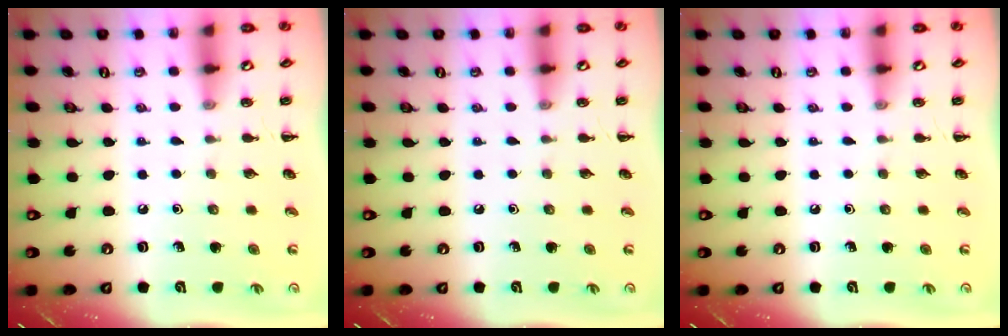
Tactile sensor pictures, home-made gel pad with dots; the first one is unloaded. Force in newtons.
{"total": 0.0}
{"total": 0.0}